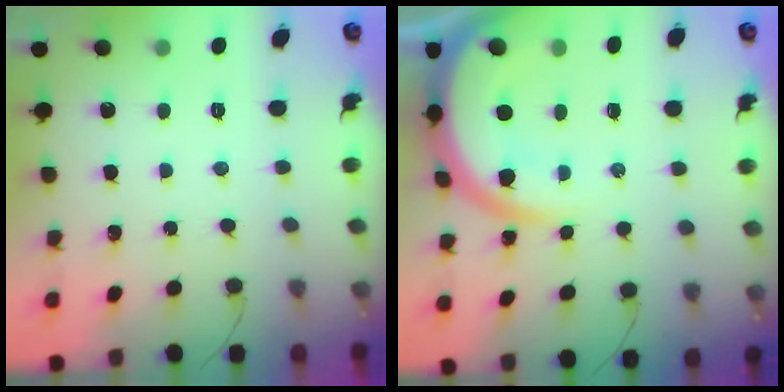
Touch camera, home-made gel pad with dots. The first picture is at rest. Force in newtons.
{"total": 14.6, "press": 14.5, "slide": 1.3}